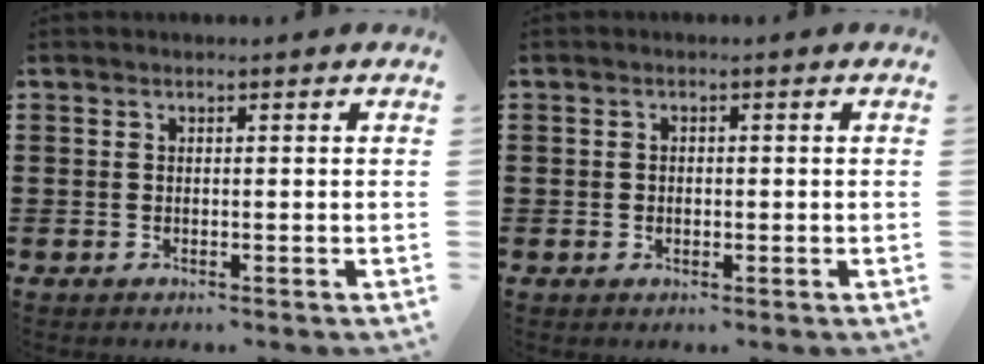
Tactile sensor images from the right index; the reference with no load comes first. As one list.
[{"total": 0.7, "force": [-0.1, 0.6, 0.4], "torque": [-0.009, 0.003, -0.002]}]